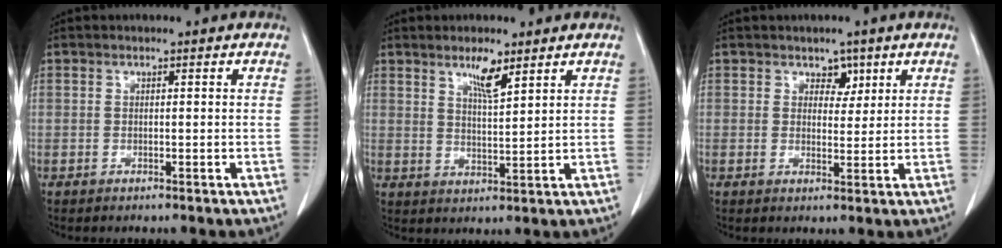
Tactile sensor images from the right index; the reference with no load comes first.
{"total": 4.6, "force": [3.1, 0.7, 3.3], "torque": [-0.061, -0.004, 0.057]}
{"total": 2.7, "force": [1.6, 1.9, 1.2], "torque": [-0.010, -0.001, 0.025]}